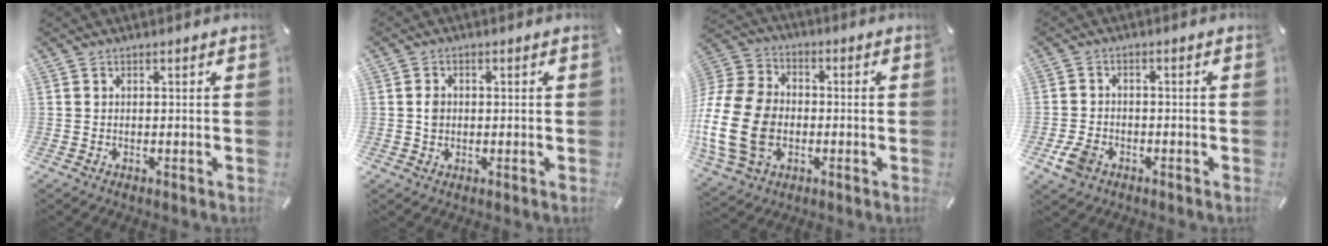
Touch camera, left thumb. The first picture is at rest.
{"total": 2.2, "force": [-0.1, 1.9, 1.1], "torque": [-0.023, 0.006, -0.004]}
{"total": 19.9, "force": [-3.8, 15.5, 12.0], "torque": [-0.256, 0.023, -0.063]}
{"total": 5.1, "force": [-2.5, 3.7, 2.4], "torque": [-0.064, 0.005, -0.049]}